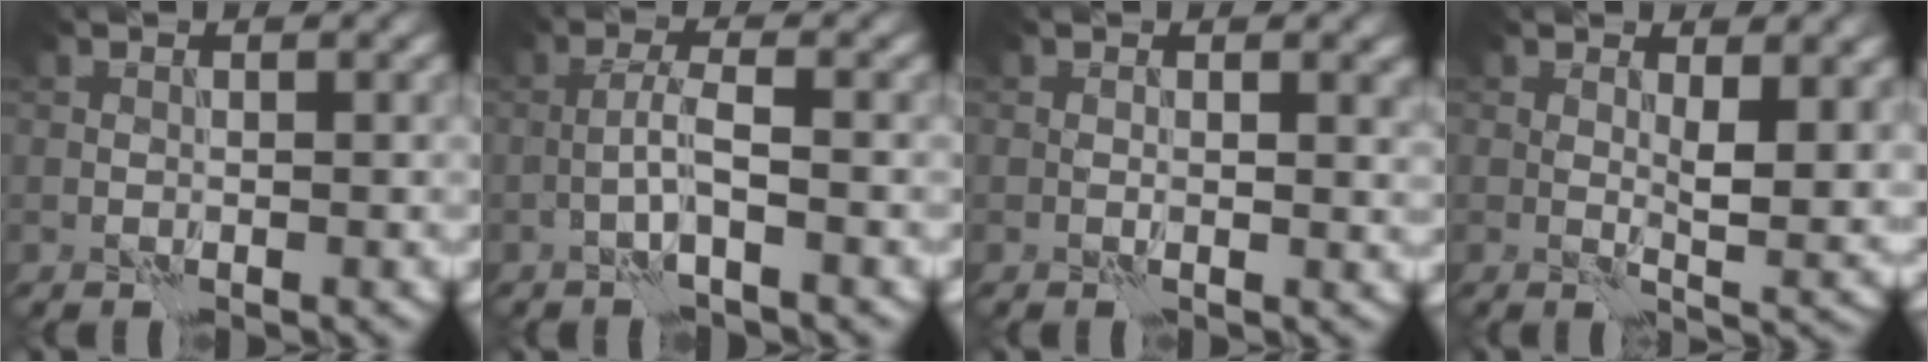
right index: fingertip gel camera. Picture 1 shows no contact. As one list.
[{"total": 2.4, "force": [-0.9, 0.2, 2.2], "torque": [-0.044, 0.011, -0.024]}, {"total": 1.9, "force": [0.4, 1.1, 1.6], "torque": [-0.020, -0.005, 0.008]}, {"total": 4.4, "force": [1.2, 1.5, 3.9], "torque": [-0.065, -0.009, 0.023]}]